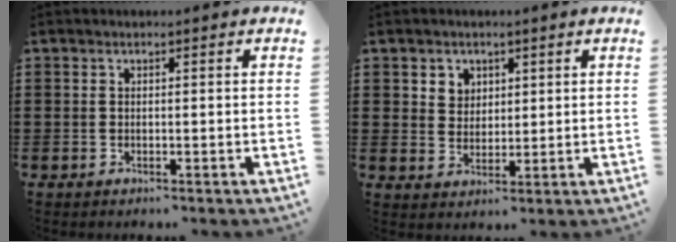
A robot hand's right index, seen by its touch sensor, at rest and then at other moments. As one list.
[{"total": 3.3, "force": [1.8, 2.7, 0.4], "torque": [-0.011, 0.007, 0.032]}]